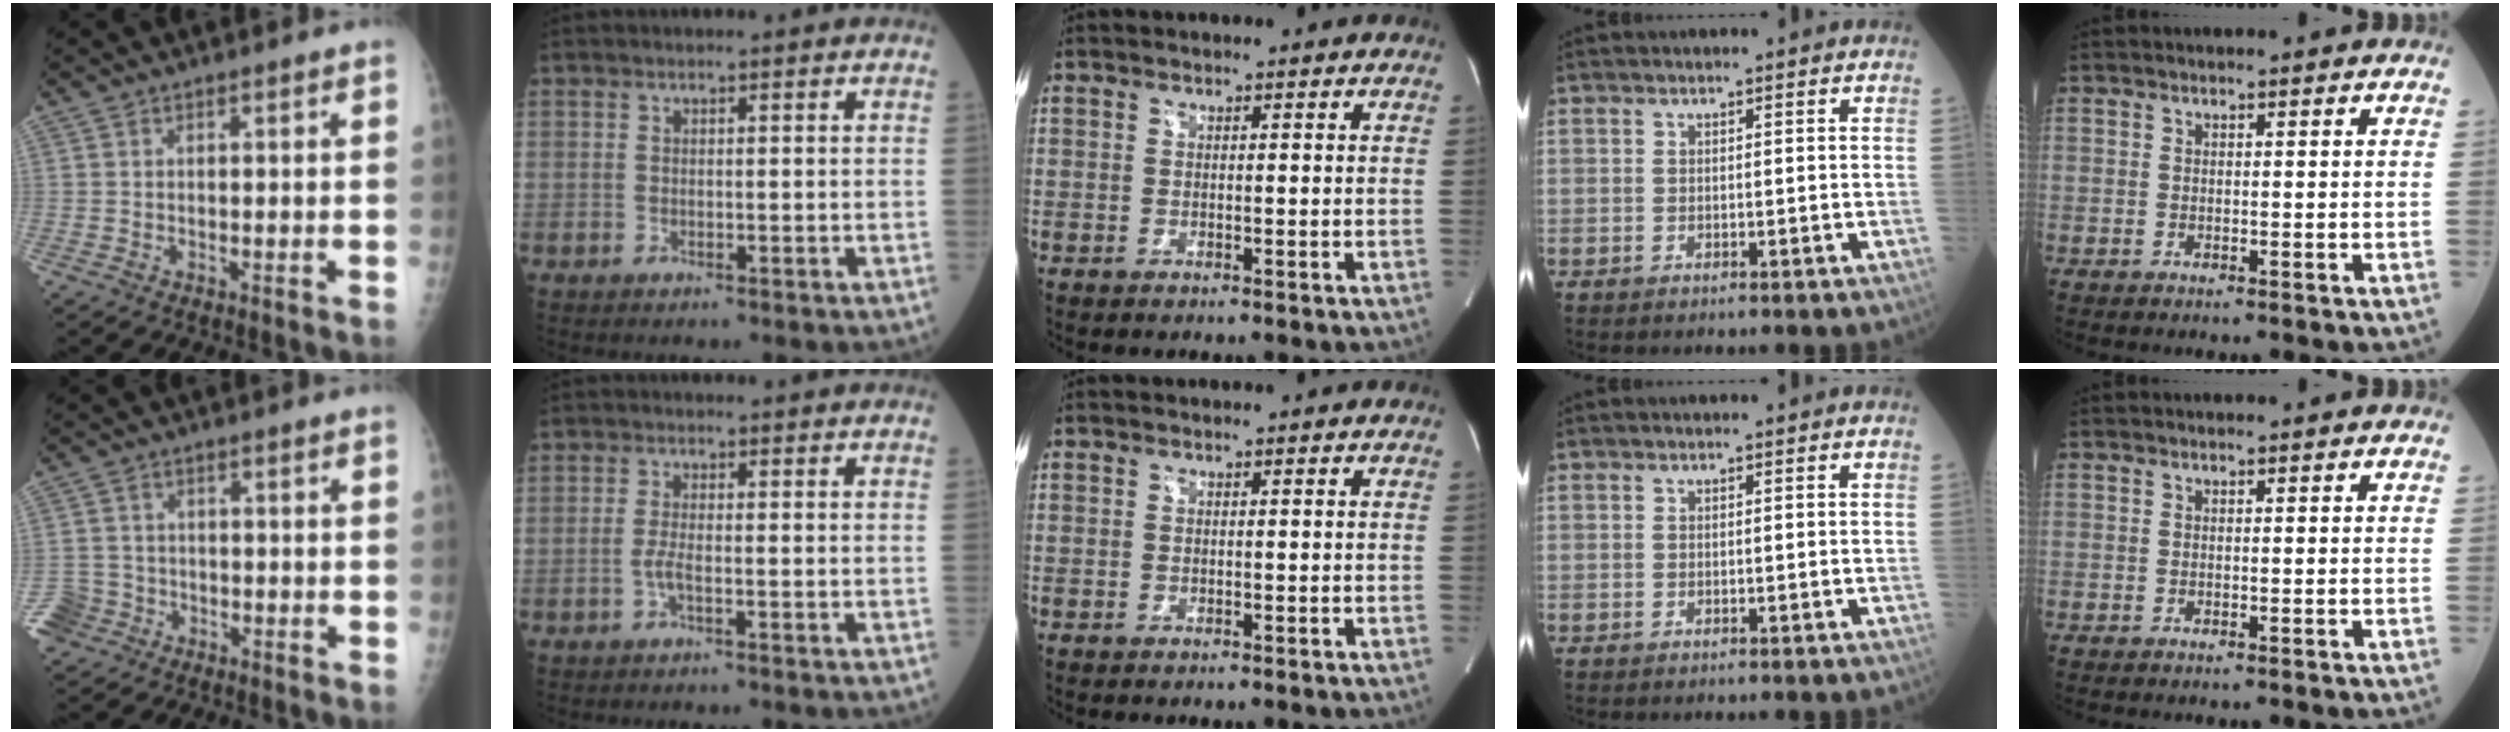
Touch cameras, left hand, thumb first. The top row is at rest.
{"thumb": {"total": 5.5, "force": [-3.0, 4.5, 0.5], "torque": [-0.003, 0.020, -0.054]}, "index": {"total": 1.7, "force": [-0.8, 0.0, 1.5], "torque": [-0.032, 0.000, -0.019]}}